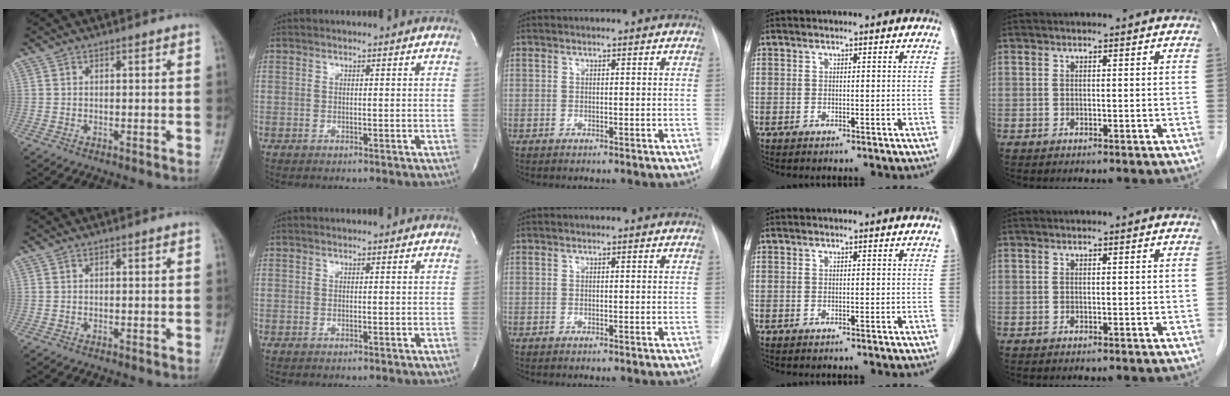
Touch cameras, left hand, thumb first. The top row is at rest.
{}